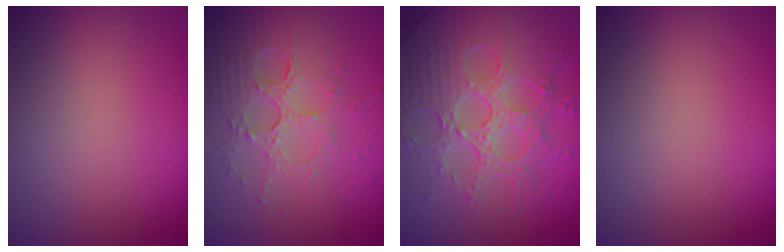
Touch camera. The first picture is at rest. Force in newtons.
{"total": 3.9, "press": 3.7, "slide": 1.3}
{"total": 8.2, "press": 6.0, "slide": 5.6}
{"total": 0.0}